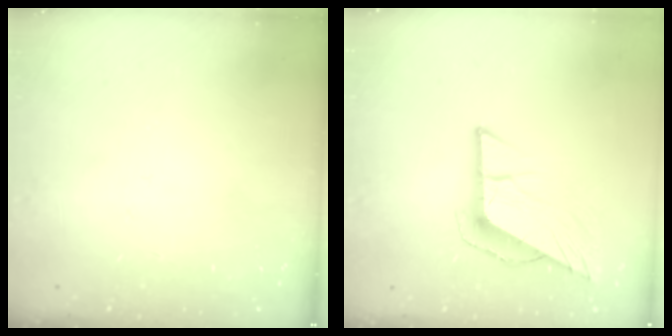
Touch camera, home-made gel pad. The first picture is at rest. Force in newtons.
{"total": 9.3, "press": 9.2, "slide": 1.6}